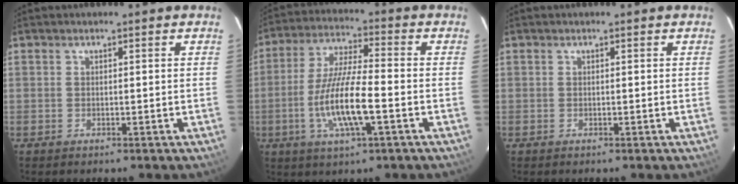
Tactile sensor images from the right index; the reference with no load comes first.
{"total": 12.4, "force": [-3.7, 2.2, 11.6], "torque": [-0.235, -0.006, -0.071]}
{"total": 0.0}